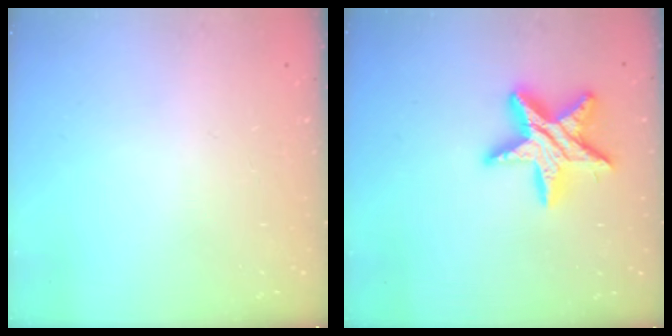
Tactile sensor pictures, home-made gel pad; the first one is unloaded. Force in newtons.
{"total": 16.2, "press": 16.1, "slide": 1.1}